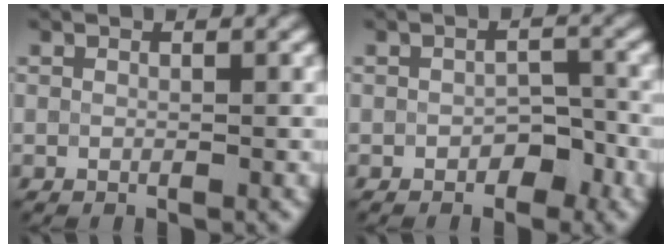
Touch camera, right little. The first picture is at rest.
{"total": 2.5, "force": [-1.2, 1.5, 1.6], "torque": [-0.023, 0.000, -0.017]}